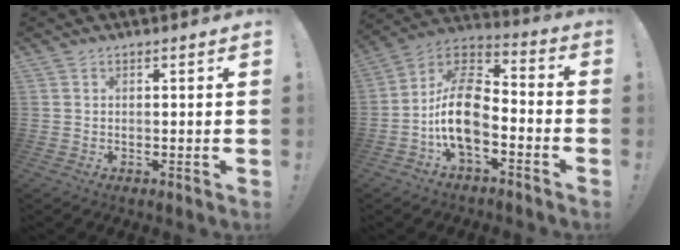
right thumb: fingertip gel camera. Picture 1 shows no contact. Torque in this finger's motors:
{"motor_torque": [2.41, 2.18, 1.63, -1.11, 0.59]}